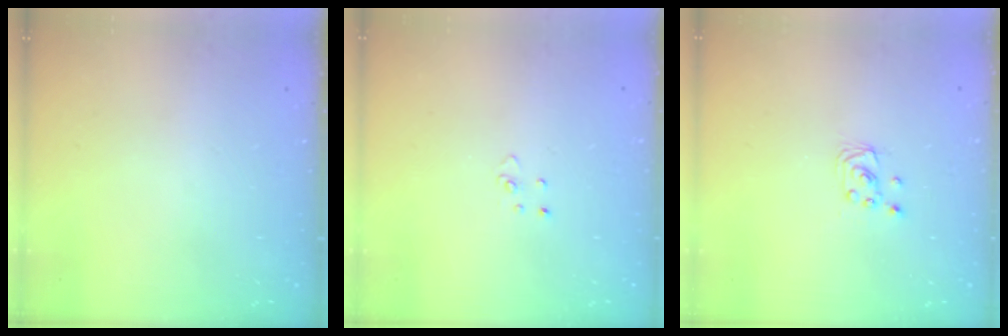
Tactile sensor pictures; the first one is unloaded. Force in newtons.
{"total": 2.9, "press": 2.9, "slide": 0.2}
{"total": 1.9, "press": 1.9, "slide": 0.1}